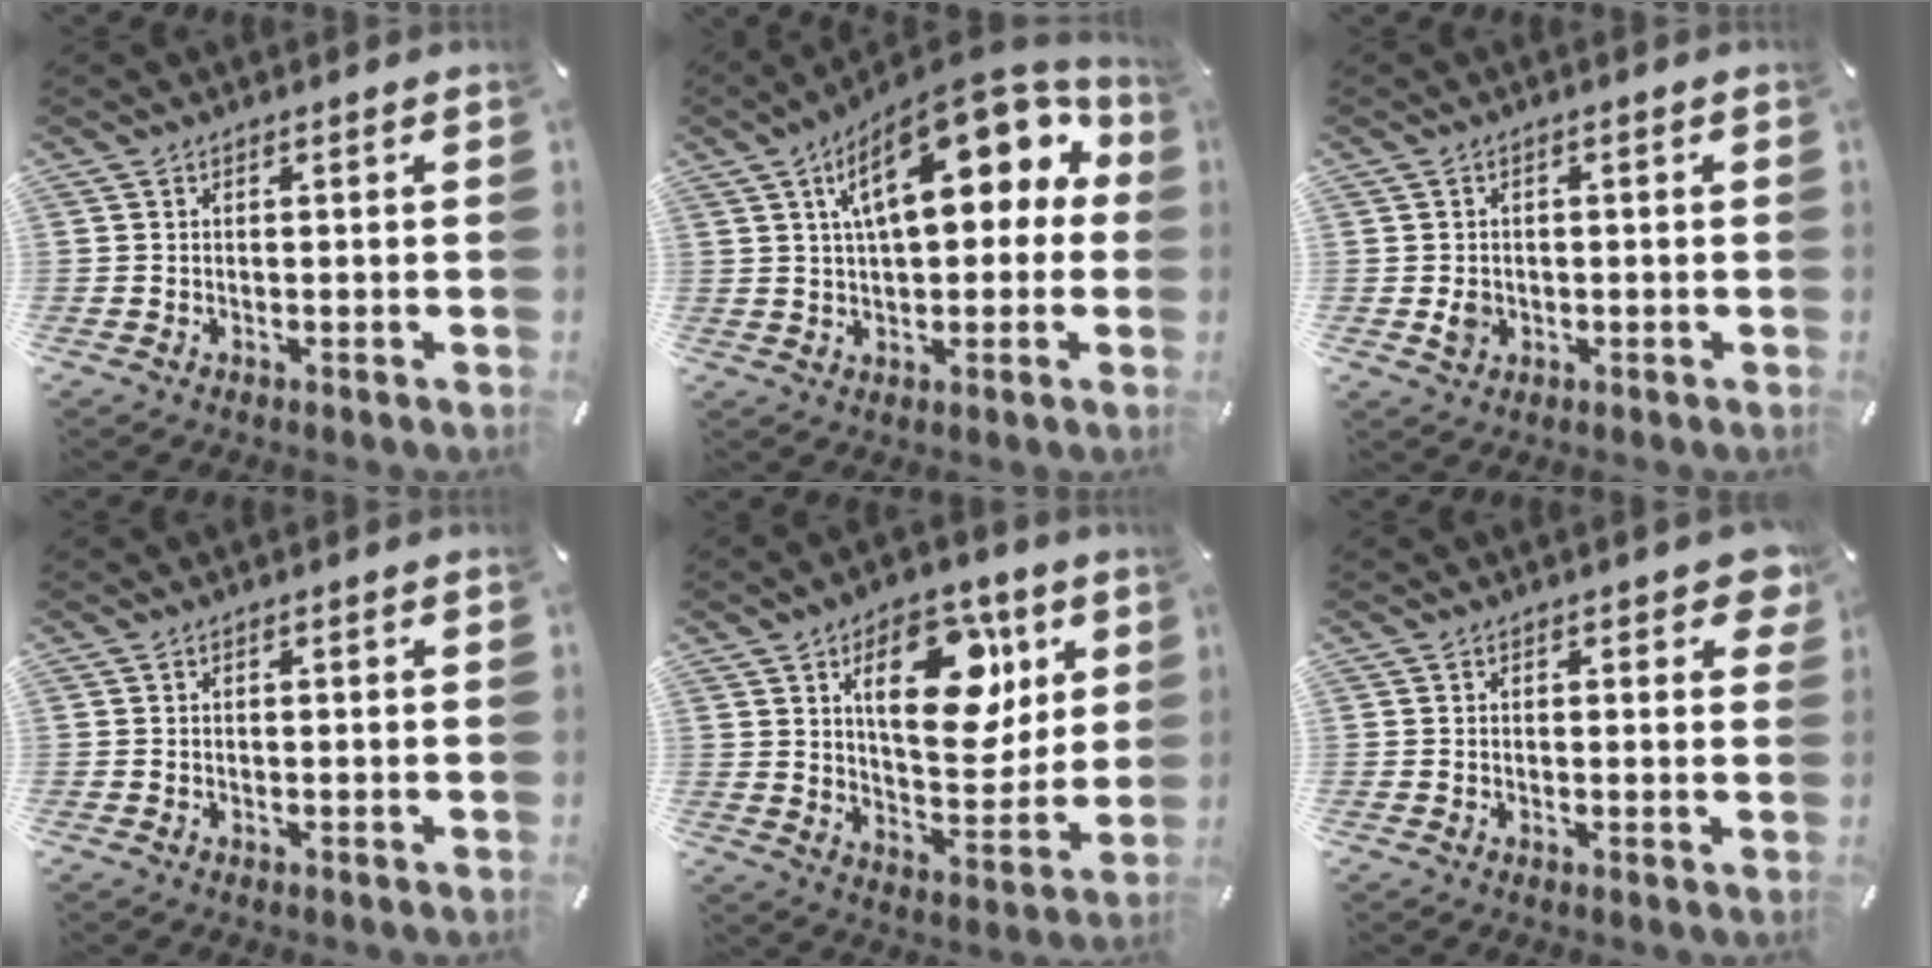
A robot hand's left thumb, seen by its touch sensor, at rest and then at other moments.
{"total": 19.5, "force": [7.3, 9.2, 15.6], "torque": [-0.230, -0.023, 0.119]}
{"total": 2.9, "force": [-0.4, 2.6, 1.4], "torque": [-0.016, -0.006, -0.011]}
{"total": 0.0}
{"total": 18.5, "force": [7.9, 10.2, 13.3], "torque": [-0.170, -0.029, 0.128]}
{"total": 2.8, "force": [1.4, 1.3, 2.0], "torque": [-0.020, -0.003, 0.018]}